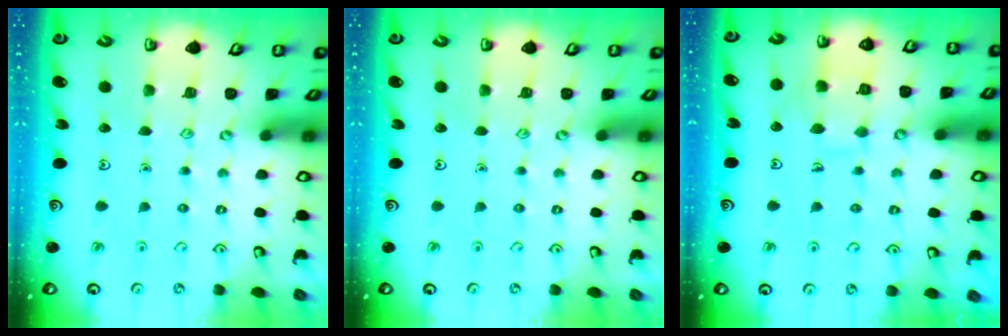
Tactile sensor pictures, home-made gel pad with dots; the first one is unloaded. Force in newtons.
{"total": 0.0}
{"total": 8.2, "press": 8.1, "slide": 0.8}